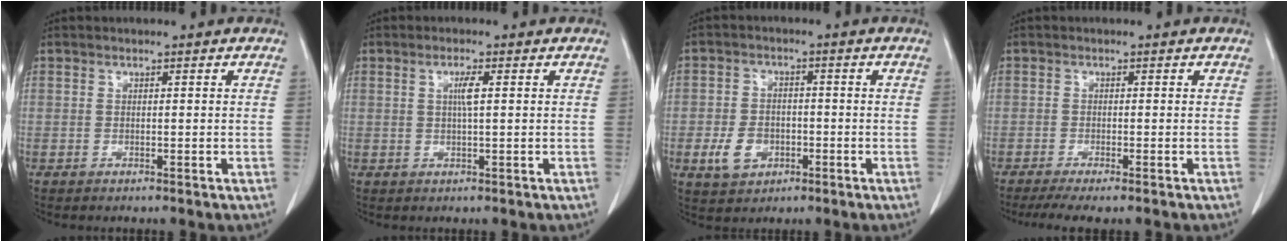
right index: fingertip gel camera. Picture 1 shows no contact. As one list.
[{"total": 2.3, "force": [0.5, -0.2, 2.2], "torque": [-0.044, -0.001, 0.008]}, {"total": 5.7, "force": [-1.8, 4.4, 3.1], "torque": [-0.061, 0.006, -0.021]}, {"total": 4.8, "force": [-3.7, 0.3, 3.1], "torque": [-0.048, -0.012, -0.059]}]